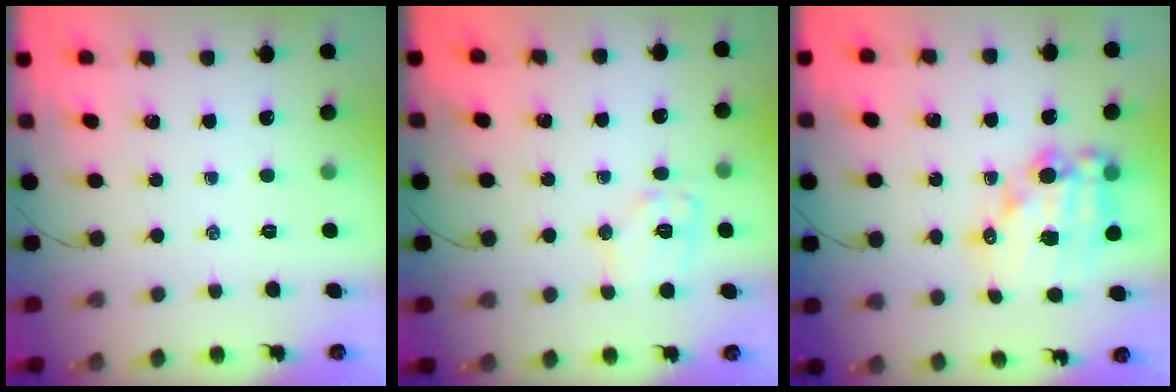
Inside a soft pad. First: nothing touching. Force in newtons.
{"total": 9.9, "press": 9.9, "slide": 0.2}
{"total": 14.8, "press": 14.5, "slide": 3.0}